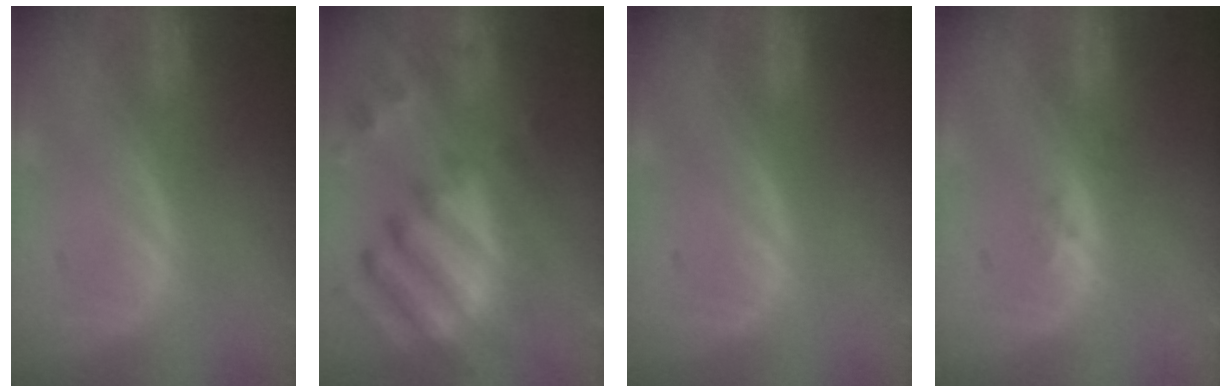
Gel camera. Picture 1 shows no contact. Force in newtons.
{"total": 12.2, "press": 10.5, "slide": 6.1}
{"total": 0.0}
{"total": 1.6, "press": 1.2, "slide": 1.0}